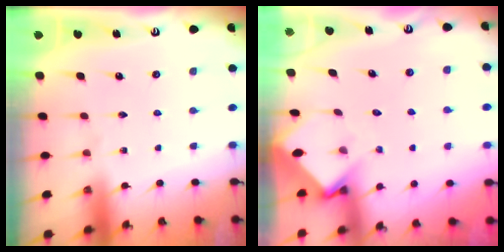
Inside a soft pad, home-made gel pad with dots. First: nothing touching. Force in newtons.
{"total": 3.6, "press": 3.6, "slide": 0.2}